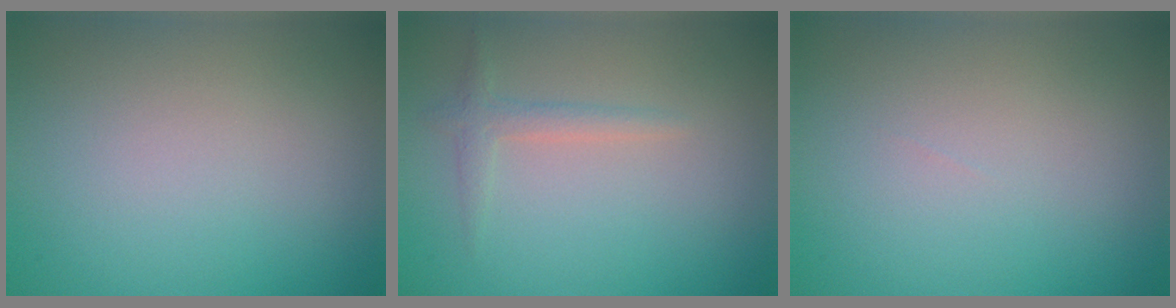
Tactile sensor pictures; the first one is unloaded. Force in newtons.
{"total": 1.5, "press": 1.5, "slide": 0.0}
{"total": 0.0}